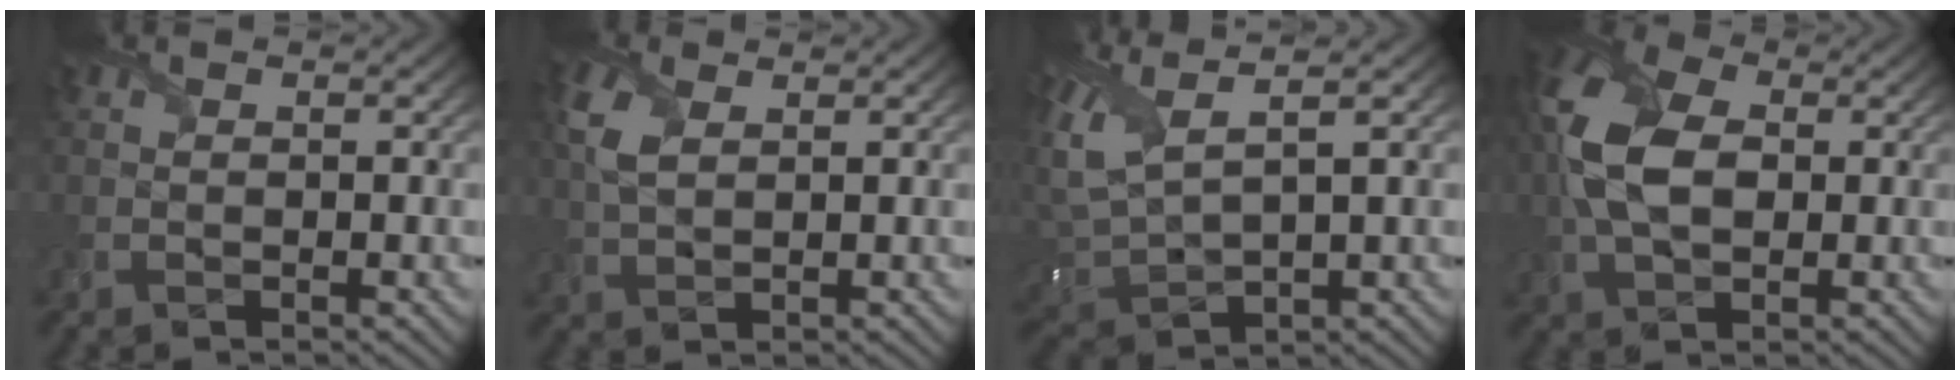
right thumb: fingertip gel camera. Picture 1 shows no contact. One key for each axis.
{"total": 4.3, "fx": 1.6, "fy": 2.4, "fz": 3.2, "tx": -0.096, "ty": 0.006, "tz": 0.029}
{"total": 8.7, "fx": 4.2, "fy": 2.8, "fz": 7.1, "tx": -0.194, "ty": 0.015, "tz": 0.085}
{"total": 10.8, "fx": 0.9, "fy": 6.6, "fz": 8.5, "tx": -0.216, "ty": 0.013, "tz": 0.006}